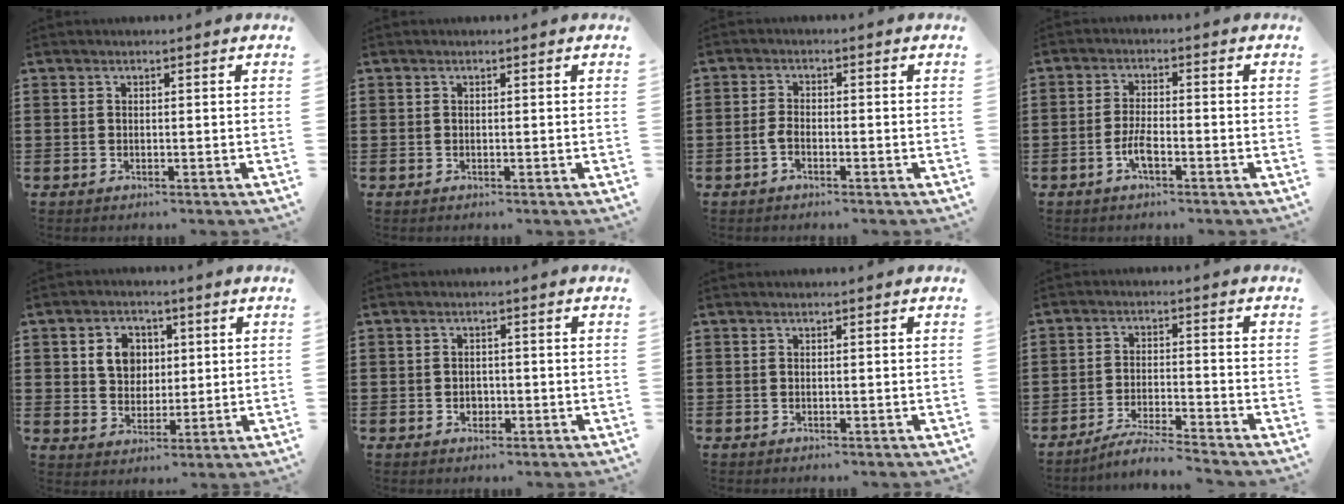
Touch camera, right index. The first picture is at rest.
{"total": 0.0}
{"total": 2.2, "force": [-1.1, 0.9, 1.7], "torque": [-0.040, -0.001, -0.023]}
{"total": 3.5, "force": [-1.6, 0.9, 3.0], "torque": [-0.072, -0.004, -0.035]}
{"total": 5.7, "force": [1.5, 4.9, 2.5], "torque": [-0.061, 0.015, 0.023]}
{"total": 1.5, "force": [-0.4, 1.3, 0.7], "torque": [-0.015, 0.002, -0.010]}
{"total": 0.0}
{"total": 4.6, "force": [-4.4, -0.4, 1.3], "torque": [-0.031, -0.006, -0.089]}